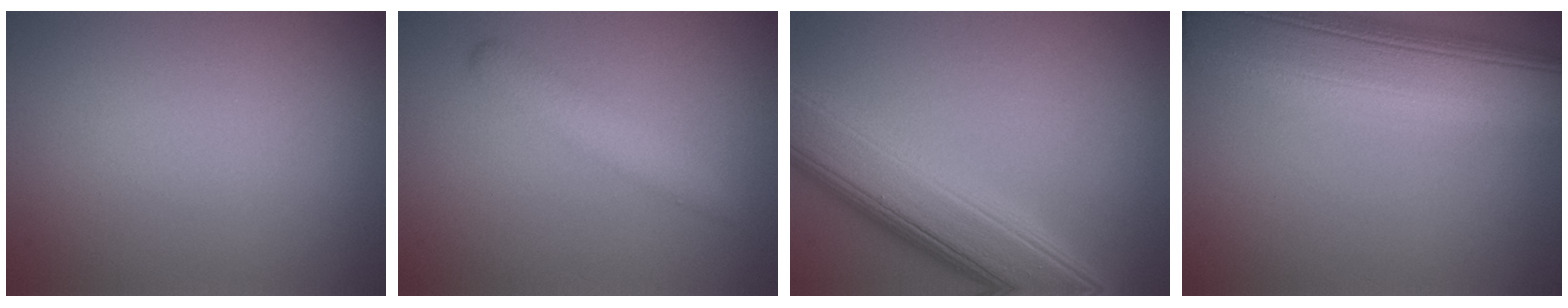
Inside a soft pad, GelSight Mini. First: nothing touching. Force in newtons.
{"total": 2.0, "press": 2.0, "slide": 0.0}
{"total": 8.8, "press": 8.8, "slide": 0.2}
{"total": 12.0, "press": 11.9, "slide": 1.0}